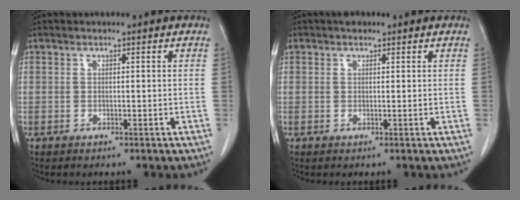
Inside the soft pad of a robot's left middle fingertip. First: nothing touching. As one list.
[{"total": 1.5, "force": [1.0, 0.9, 0.6], "torque": [-0.011, 0.014, 0.014]}]